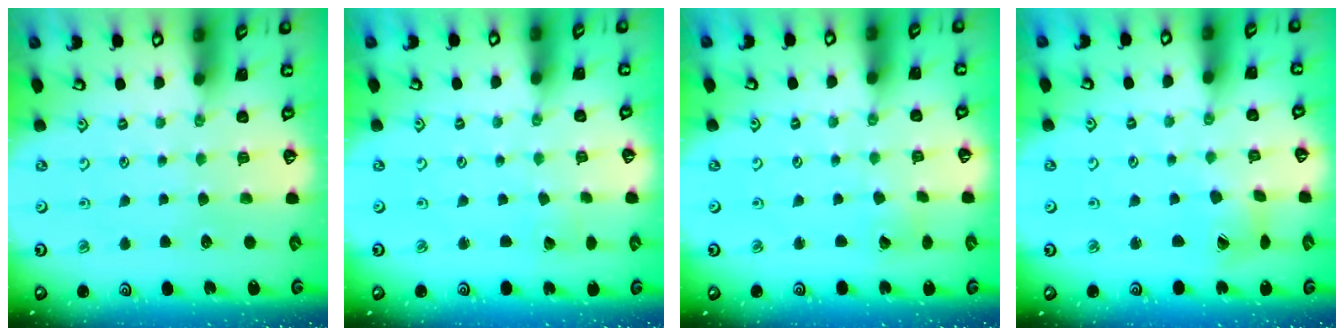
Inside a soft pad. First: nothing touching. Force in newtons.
{"total": 1.9, "press": 1.9, "slide": 0.3}
{"total": 3.1, "press": 3.1, "slide": 0.5}
{"total": 4.8, "press": 4.8, "slide": 0.5}